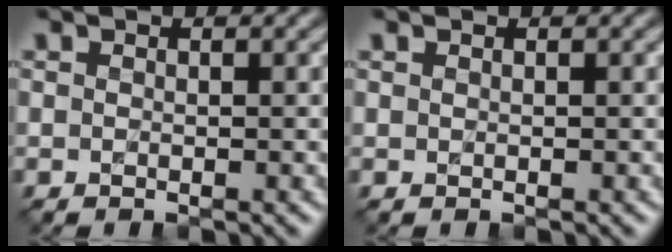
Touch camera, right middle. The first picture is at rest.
{"total": 0.0}